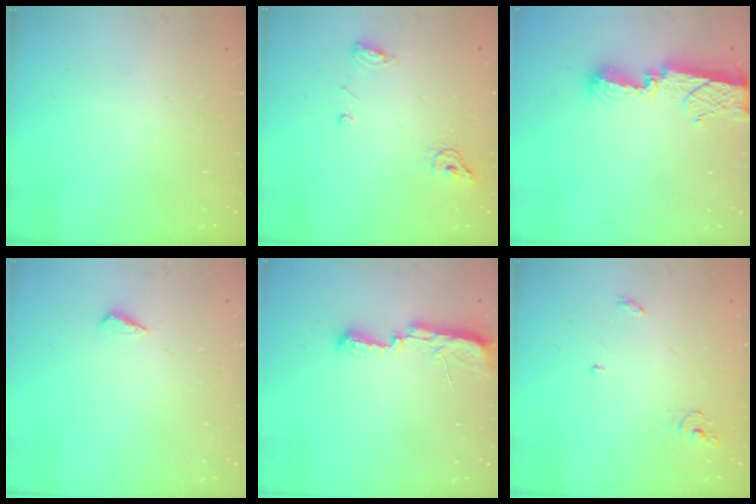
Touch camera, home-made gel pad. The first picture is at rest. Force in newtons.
{"total": 8.1, "press": 7.2, "slide": 3.7}
{"total": 9.8, "press": 9.8, "slide": 0.5}
{"total": 3.6, "press": 3.4, "slide": 1.2}
{"total": 9.8, "press": 8.9, "slide": 4.2}
{"total": 4.1, "press": 4.0, "slide": 0.3}